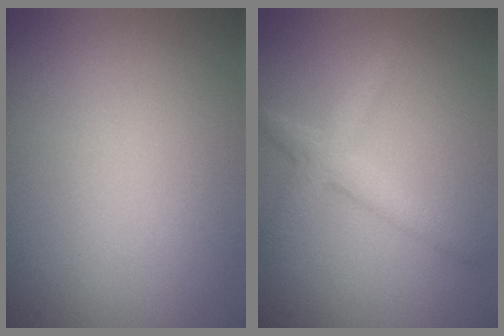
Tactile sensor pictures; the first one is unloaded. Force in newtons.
{"total": 2.9, "press": 2.9, "slide": 0.1}